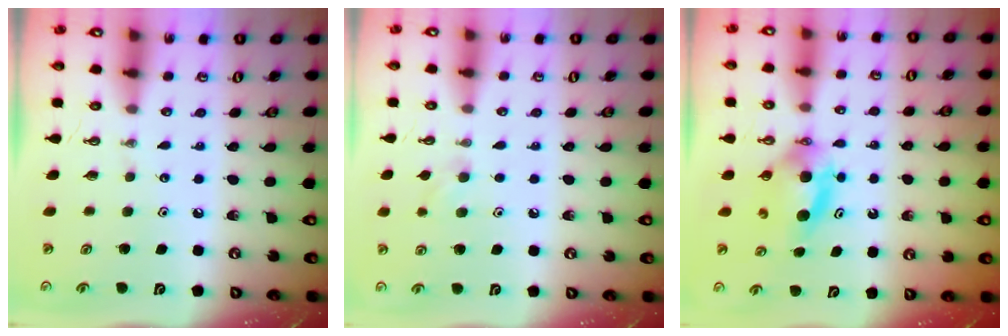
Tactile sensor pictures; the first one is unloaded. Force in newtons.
{"total": 5.3, "press": 5.2, "slide": 1.1}
{"total": 6.6, "press": 6.0, "slide": 2.8}